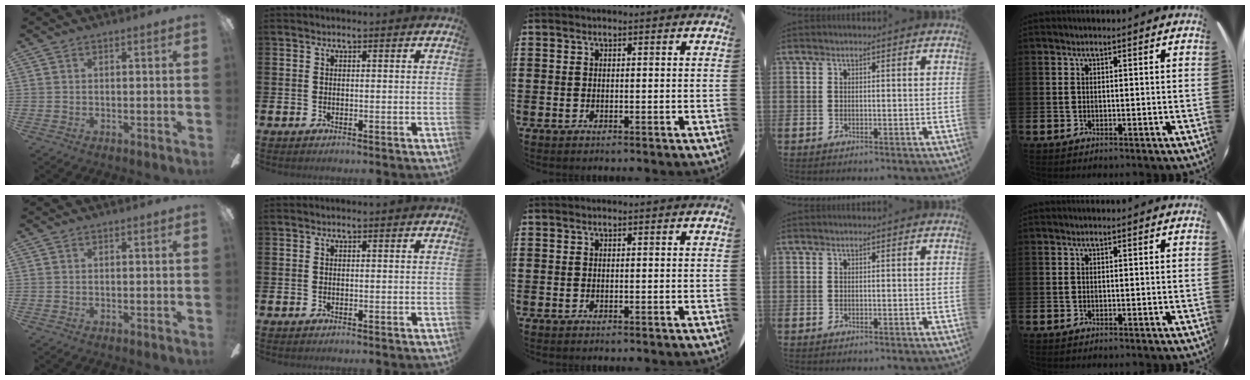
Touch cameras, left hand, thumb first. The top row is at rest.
{}